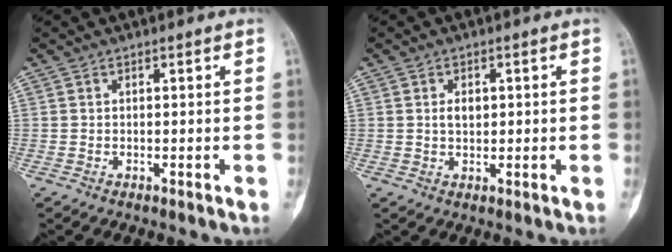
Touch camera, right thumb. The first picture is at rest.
{"total": 2.8, "force": [0.5, 1.8, 2.0], "torque": [-0.025, -0.001, 0.008]}